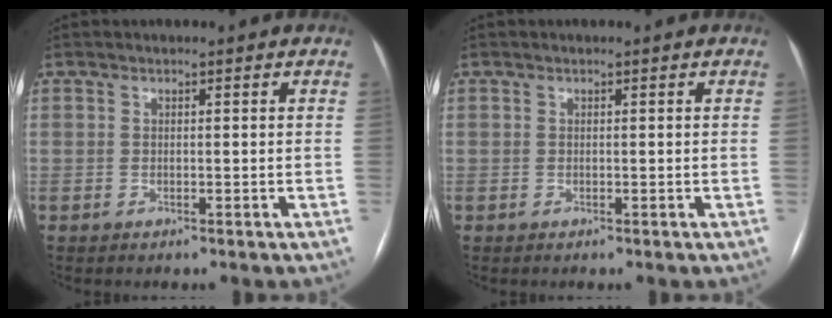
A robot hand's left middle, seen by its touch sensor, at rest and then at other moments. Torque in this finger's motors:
{"motor_torque": [-0.02, 0.02, 0.00, 0.00]}